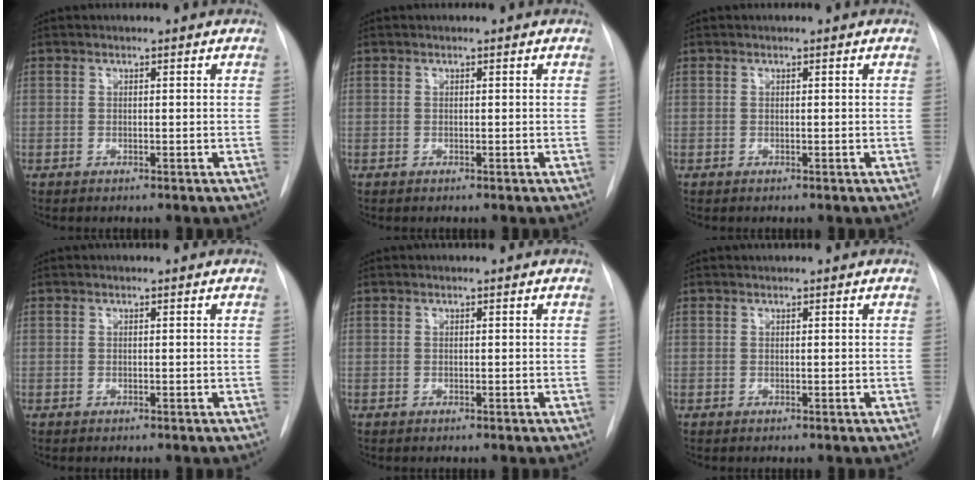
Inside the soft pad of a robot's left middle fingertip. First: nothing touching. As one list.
[{"total": 0.0}, {"total": 0.0}, {"total": 0.0}, {"total": 0.0}, {"total": 0.0}]